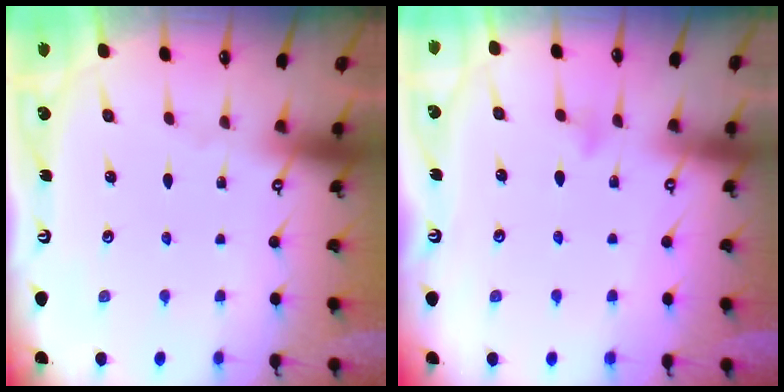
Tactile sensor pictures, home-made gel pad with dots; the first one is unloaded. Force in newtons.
{"total": 4.3, "press": 4.2, "slide": 0.5}